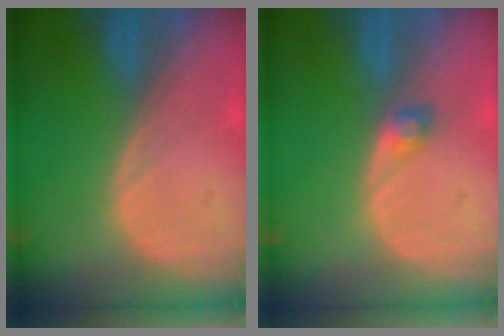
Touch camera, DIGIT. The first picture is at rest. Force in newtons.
{"total": 1.9, "press": 1.8, "slide": 0.2}